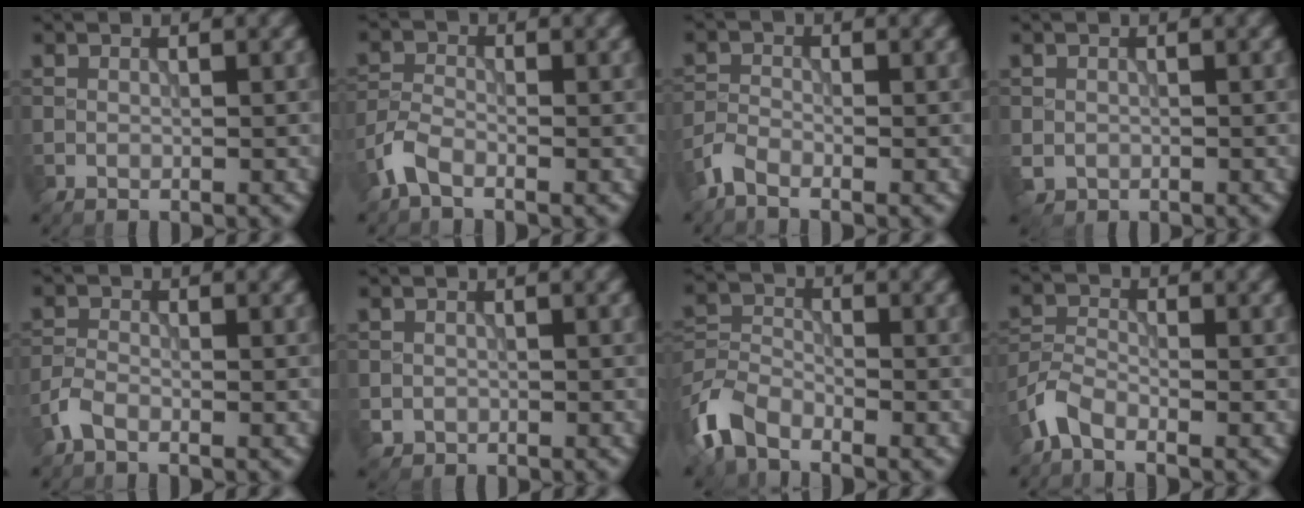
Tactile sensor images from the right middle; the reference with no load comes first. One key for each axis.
{"total": 2.5, "fx": -1.7, "fy": 0.9, "fz": 1.5, "tx": -0.038, "ty": 0.001, "tz": -0.048}
{"total": 2.0, "fx": -1.7, "fy": 0.6, "fz": 1.0, "tx": -0.024, "ty": -0.002, "tz": -0.046}
{"total": 1.4, "fx": -0.4, "fy": 1.2, "fz": 0.5, "tx": -0.008, "ty": -0.006, "tz": -0.009}
{"total": 1.7, "fx": -1.2, "fy": 0.6, "fz": 1.0, "tx": -0.025, "ty": 0.001, "tz": -0.035}
{"total": 1.0, "fx": -0.3, "fy": 0.9, "fz": 0.1, "tx": 0.004, "ty": -0.005, "tz": -0.008}
{"total": 5.0, "fx": -3.8, "fy": 2.3, "fz": 2.4, "tx": -0.053, "ty": -0.004, "tz": -0.089}
{"total": 2.8, "fx": -2.1, "fy": 1.1, "fz": 1.5, "tx": -0.035, "ty": 0.002, "tz": -0.057}